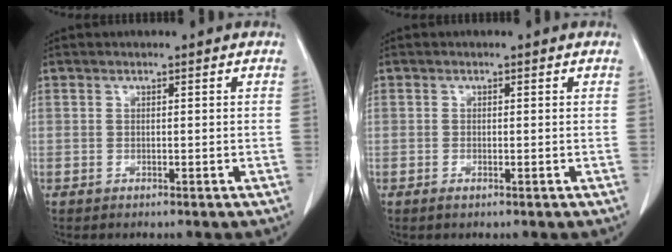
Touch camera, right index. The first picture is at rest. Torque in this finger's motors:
{"motor_torque": [0.08, 0.09, -0.02, 0.02]}